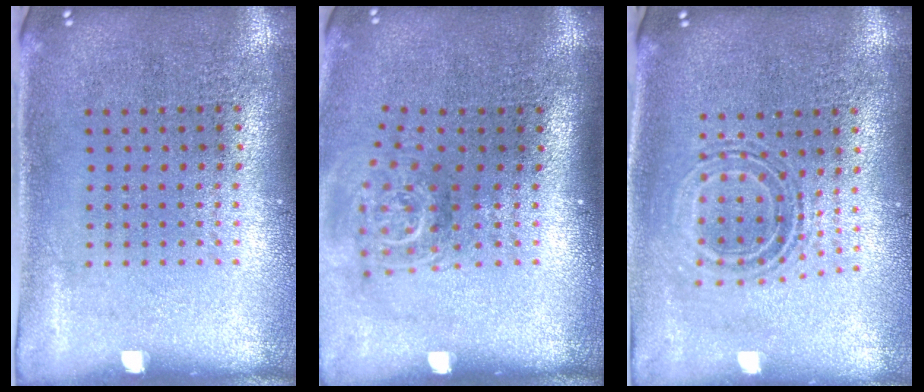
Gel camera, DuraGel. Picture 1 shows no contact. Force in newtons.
{"total": 1.9, "press": 1.3, "slide": 1.3}
{"total": 0.8, "press": 0.8, "slide": 0.3}